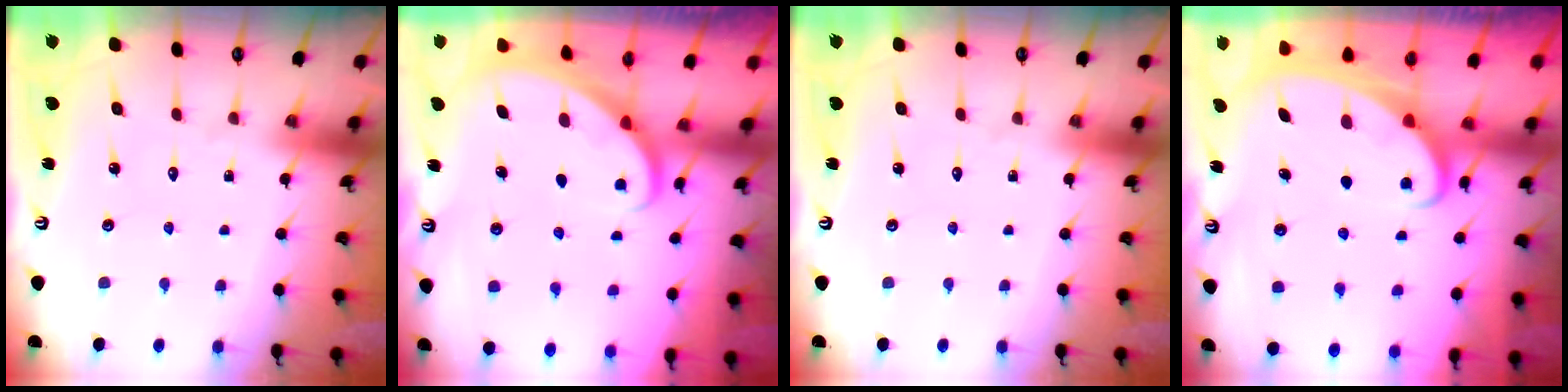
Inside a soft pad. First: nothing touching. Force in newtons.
{"total": 2.3, "press": 2.3, "slide": 0.1}
{"total": 0.0}
{"total": 2.8, "press": 2.7, "slide": 0.3}